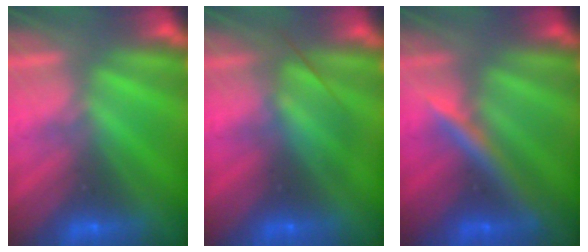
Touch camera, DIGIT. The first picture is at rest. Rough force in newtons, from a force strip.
{"total": 2.4}
{"total": 2.4}